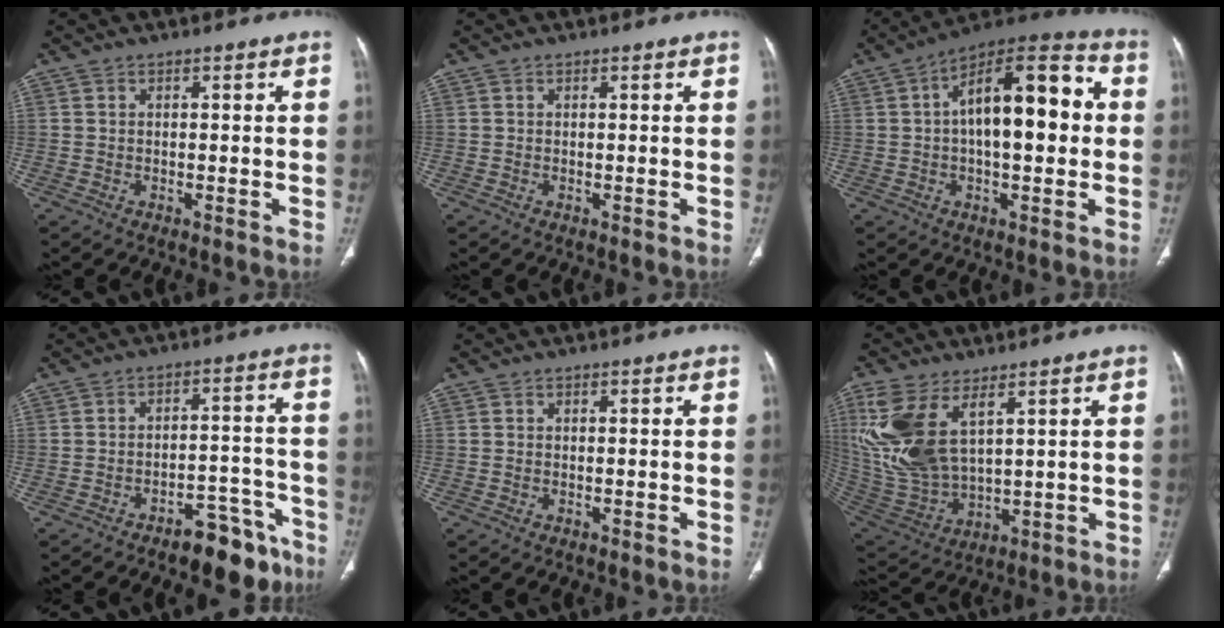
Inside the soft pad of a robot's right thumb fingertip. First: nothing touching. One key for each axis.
{"total": 0.0}
{"total": 18.0, "fx": 1.9, "fy": 7.9, "fz": 16.0, "tx": -0.230, "ty": 0.039, "tz": 0.022}
{"total": 10.5, "fx": -7.4, "fy": 4.7, "fz": 5.8, "tx": -0.049, "ty": 0.067, "tz": -0.102}
{"total": 0.0}
{"total": 16.7, "fx": 6.6, "fy": 8.3, "fz": 12.9, "tx": -0.282, "ty": -0.022, "tz": 0.150}